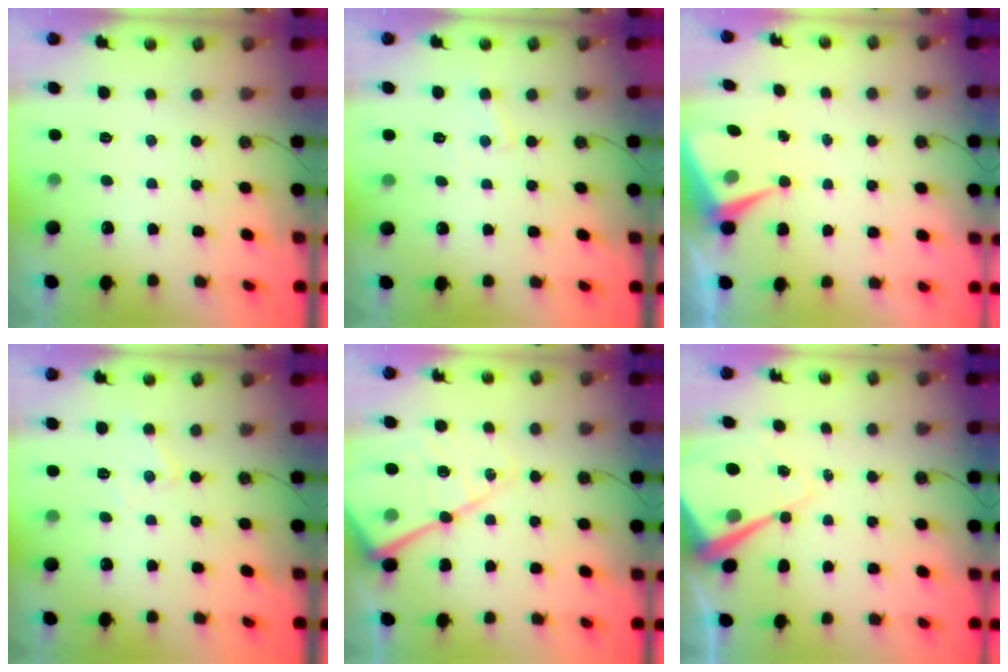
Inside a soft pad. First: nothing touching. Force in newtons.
{"total": 5.0, "press": 5.0, "slide": 0.7}
{"total": 8.2, "press": 8.2, "slide": 0.1}
{"total": 6.2, "press": 6.2, "slide": 0.5}
{"total": 16.7, "press": 16.7, "slide": 1.5}
{"total": 9.5, "press": 9.5, "slide": 0.7}